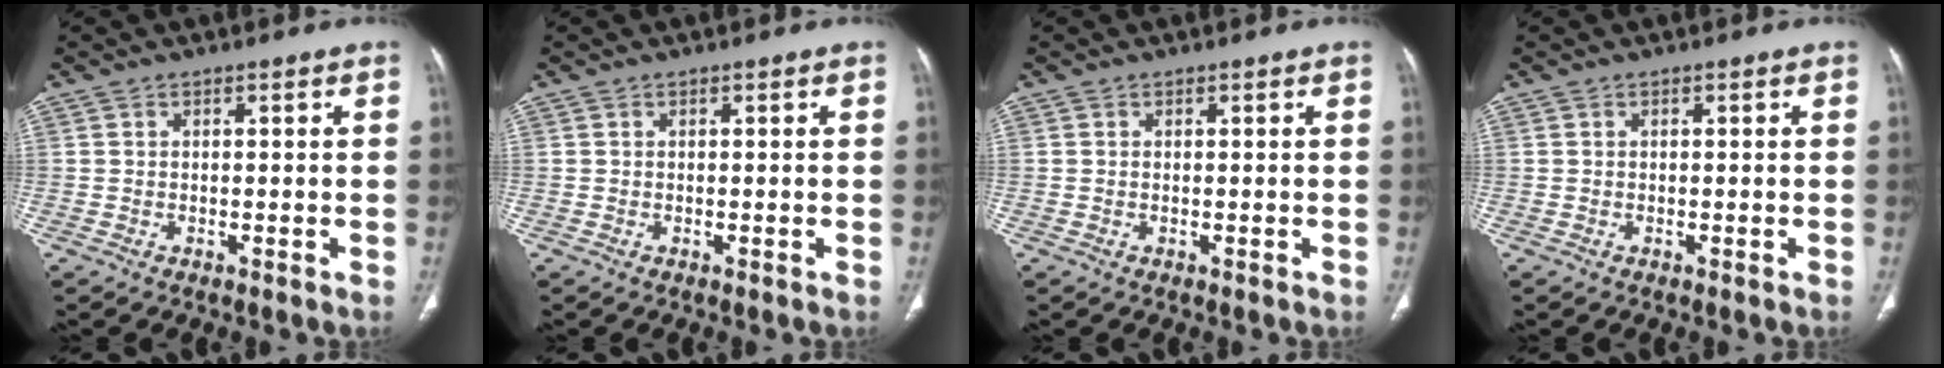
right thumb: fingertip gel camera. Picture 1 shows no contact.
{"total": 0.0}
{"total": 0.0}
{"total": 0.0}